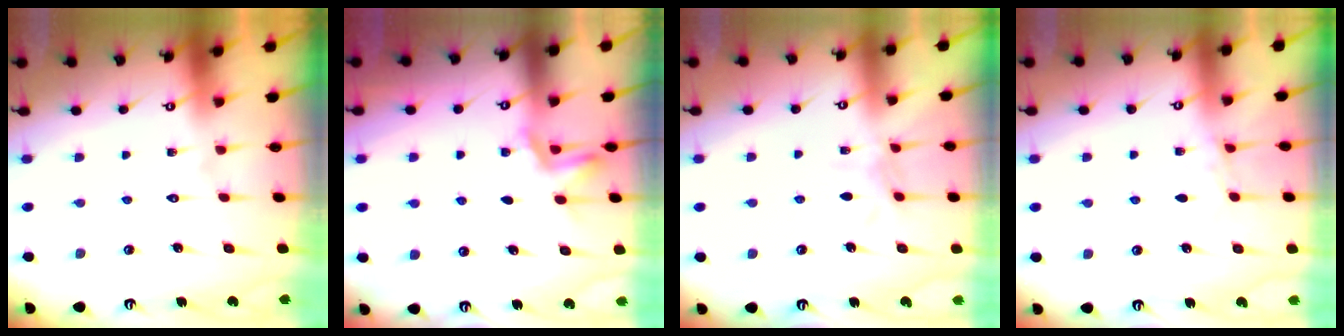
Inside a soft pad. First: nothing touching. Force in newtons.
{"total": 2.3, "press": 2.0, "slide": 1.0}
{"total": 4.4, "press": 4.3, "slide": 0.5}
{"total": 4.4, "press": 4.4, "slide": 0.5}